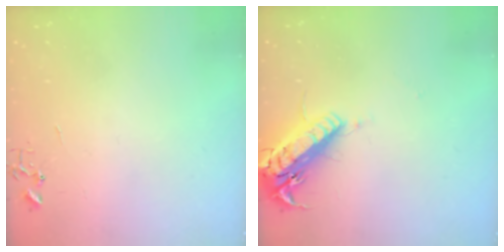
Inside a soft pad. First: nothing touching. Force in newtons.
{"total": 17.6, "press": 17.3, "slide": 3.4}